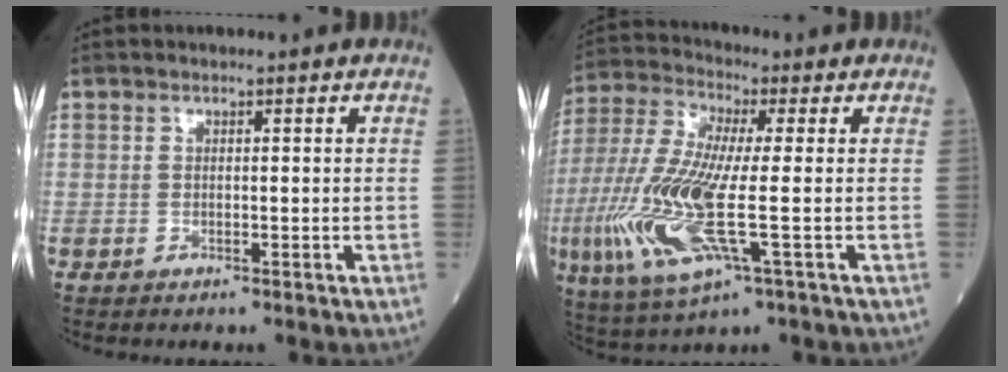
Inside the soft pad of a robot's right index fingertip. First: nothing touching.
{"total": 17.1, "force": [-3.5, 3.3, 16.5], "torque": [-0.376, -0.021, -0.064]}